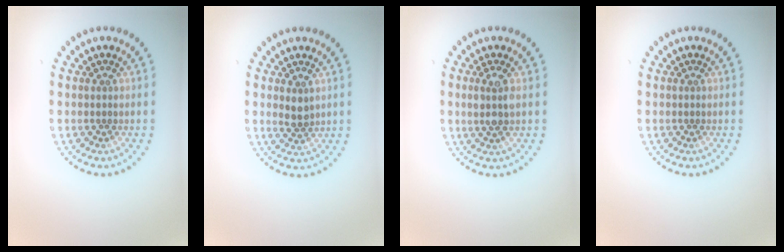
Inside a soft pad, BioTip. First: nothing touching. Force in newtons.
{"total": 1.6, "press": 1.5, "slide": 0.5}
{"total": 2.2, "press": 2.0, "slide": 1.0}
{"total": 0.0}